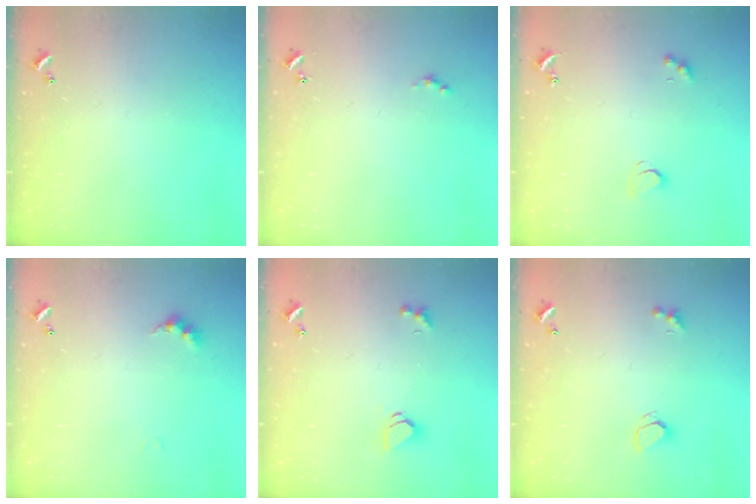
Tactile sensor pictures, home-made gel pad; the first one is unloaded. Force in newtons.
{"total": 0.0}
{"total": 2.1, "press": 2.1, "slide": 0.5}
{"total": 2.8, "press": 2.8, "slide": 0.6}
{"total": 1.8, "press": 1.8, "slide": 0.5}
{"total": 0.9, "press": 0.8, "slide": 0.3}